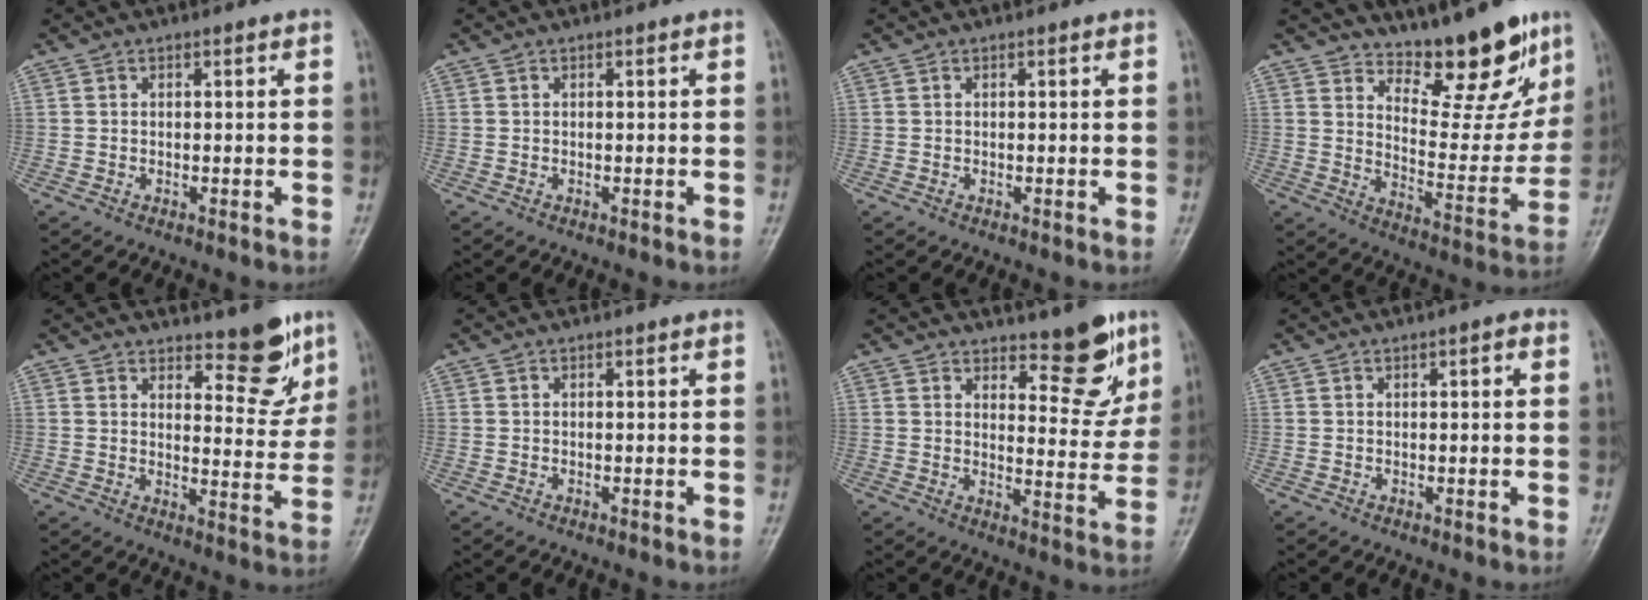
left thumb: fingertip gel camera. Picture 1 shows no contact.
{"total": 0.0}
{"total": 0.0}
{"total": 15.3, "force": [11.9, 5.4, 7.9], "torque": [-0.058, -0.093, 0.183]}
{"total": 8.9, "force": [6.5, 3.5, 5.0], "torque": [-0.031, -0.050, 0.095]}
{"total": 0.0}
{"total": 9.9, "force": [6.9, 3.9, 5.9], "torque": [-0.042, -0.052, 0.103]}
{"total": 1.6, "force": [0.6, 0.7, 1.4], "torque": [-0.015, 0.002, 0.007]}